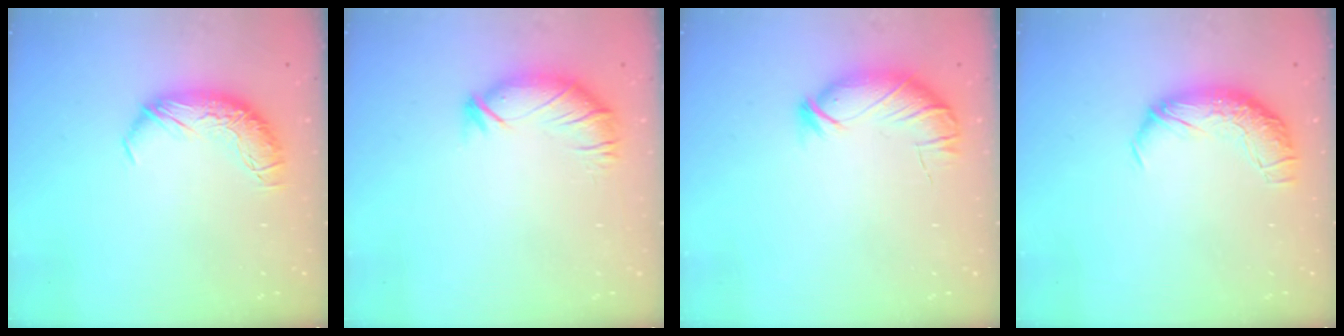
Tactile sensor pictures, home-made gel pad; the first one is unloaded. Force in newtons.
{"total": 3.0, "press": 2.5, "slide": 1.7}
{"total": 4.1, "press": 3.9, "slide": 1.1}
{"total": 2.4, "press": 1.0, "slide": 2.2}